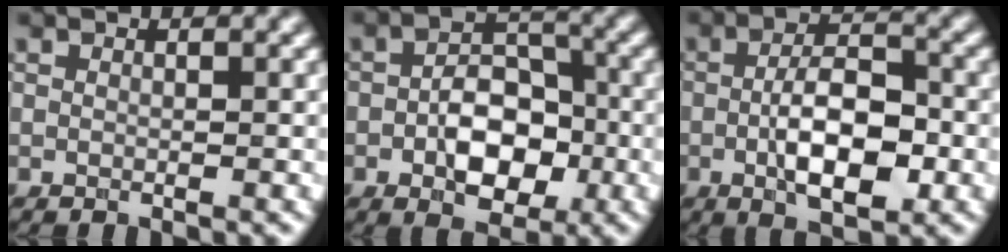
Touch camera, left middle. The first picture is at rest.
{"total": 6.3, "force": [-1.8, 3.8, 4.7], "torque": [-0.069, 0.001, -0.031]}
{"total": 6.8, "force": [-1.6, 2.9, 5.9], "torque": [-0.102, 0.000, -0.028]}